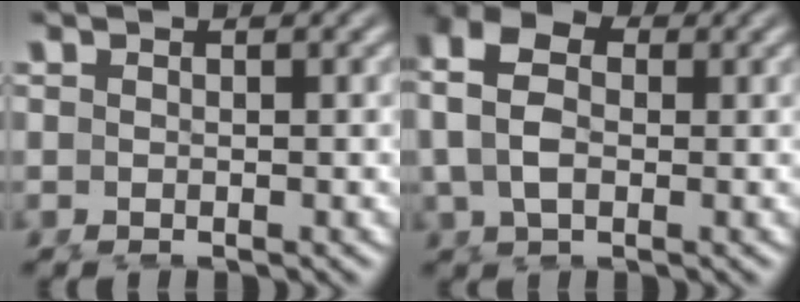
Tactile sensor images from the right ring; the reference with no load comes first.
{"total": 6.2, "force": [1.6, 4.5, 4.0], "torque": [-0.093, 0.002, 0.020]}